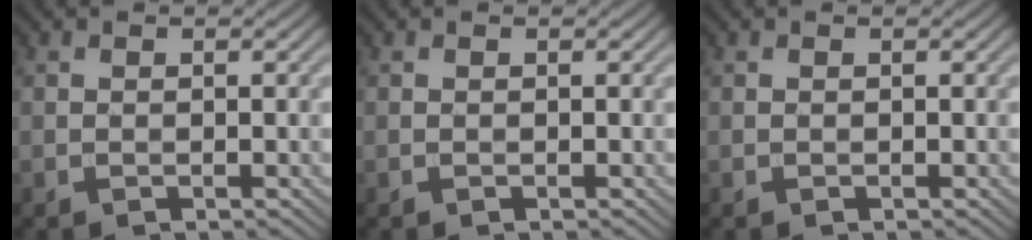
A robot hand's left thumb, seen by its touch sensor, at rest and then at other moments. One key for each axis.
{"total": 0.0}
{"total": 0.0}